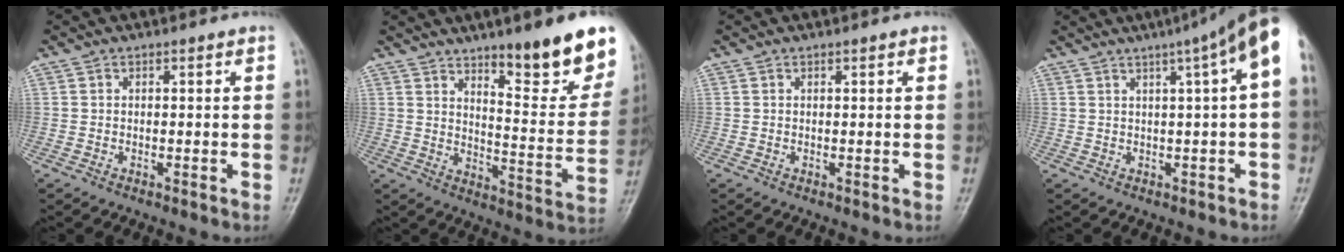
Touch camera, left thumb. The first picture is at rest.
{"total": 17.9, "force": [11.7, 4.2, 12.8], "torque": [-0.127, -0.080, 0.171]}
{"total": 0.7, "force": [0.3, 0.2, 0.6], "torque": [-0.009, 0.001, 0.003]}
{"total": 11.4, "force": [4.0, 1.6, 10.6], "torque": [-0.138, 0.028, 0.045]}